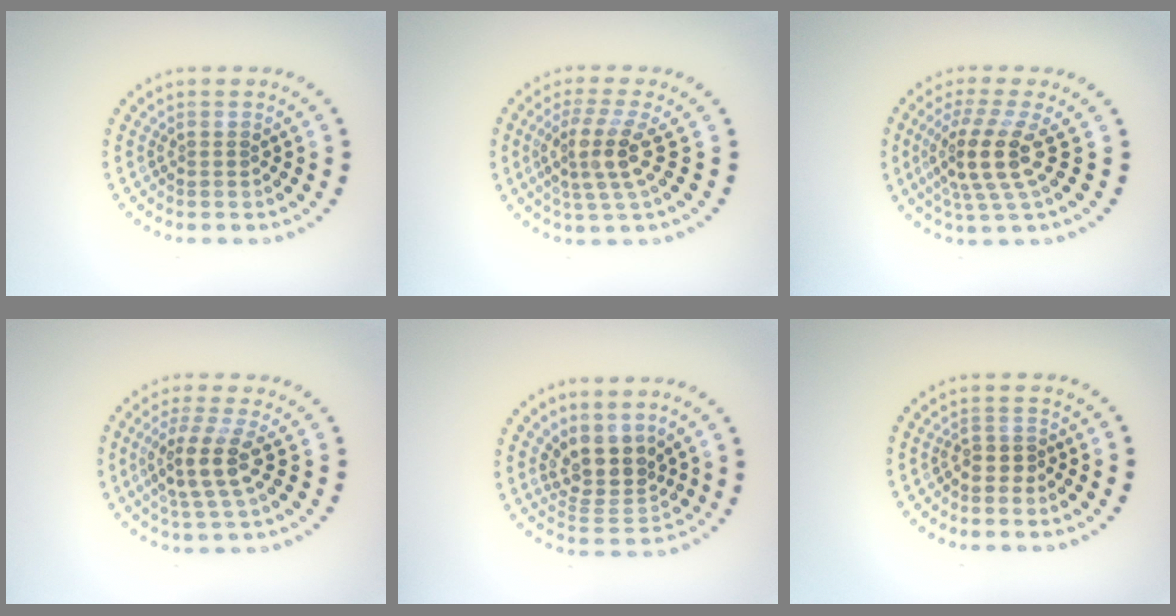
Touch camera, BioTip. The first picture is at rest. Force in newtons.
{"total": 3.7, "press": 2.8, "slide": 2.4}
{"total": 4.4, "press": 3.3, "slide": 3.0}
{"total": 3.9, "press": 3.3, "slide": 2.1}
{"total": 3.9, "press": 3.1, "slide": 2.3}
{"total": 1.4, "press": 1.1, "slide": 0.9}